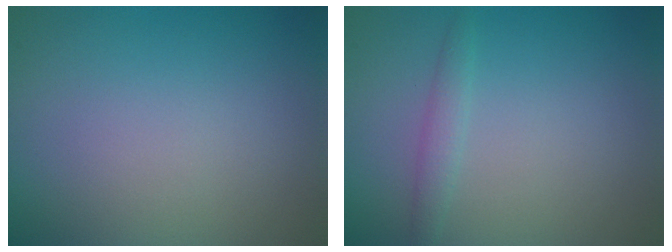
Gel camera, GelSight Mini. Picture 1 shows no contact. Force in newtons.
{"total": 1.2, "press": 1.2, "slide": 0.1}